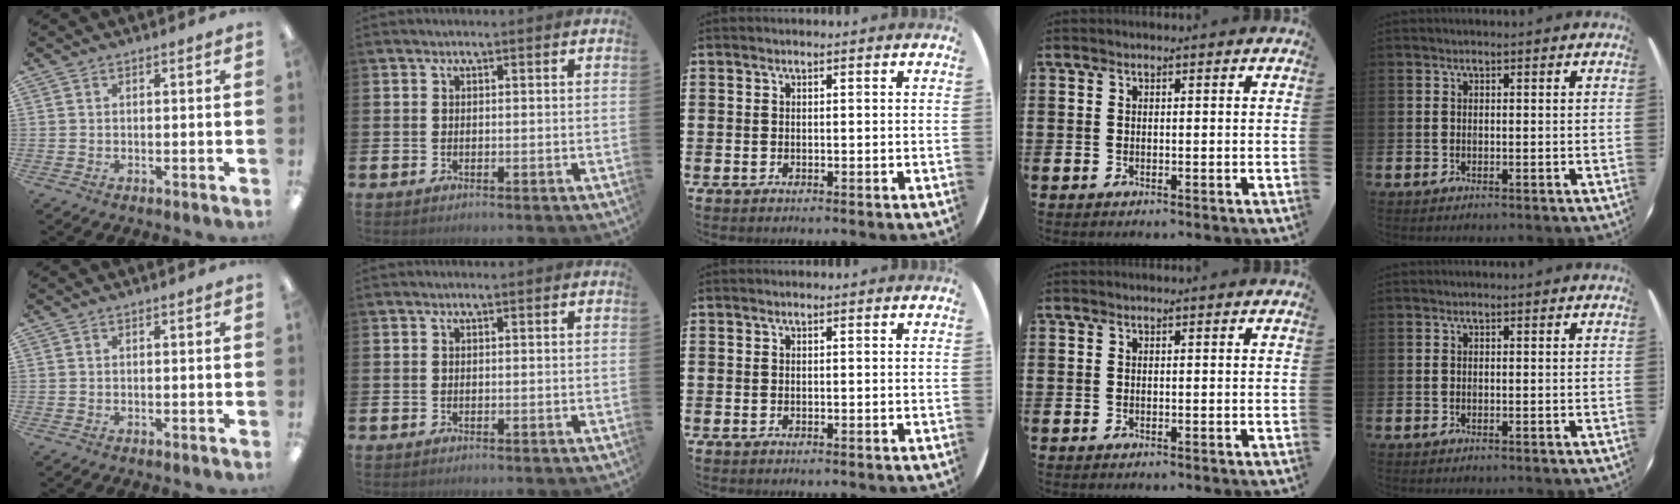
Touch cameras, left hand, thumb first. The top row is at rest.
{}